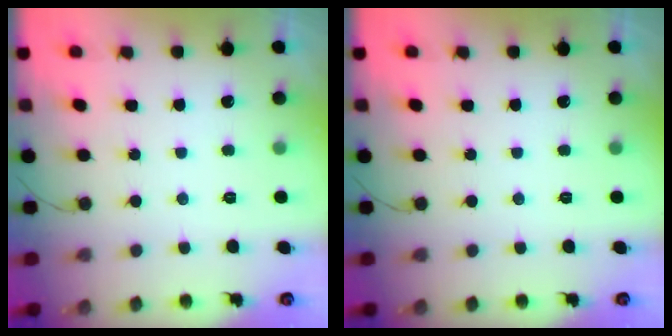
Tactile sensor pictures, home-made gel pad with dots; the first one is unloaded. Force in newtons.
{"total": 0.0}